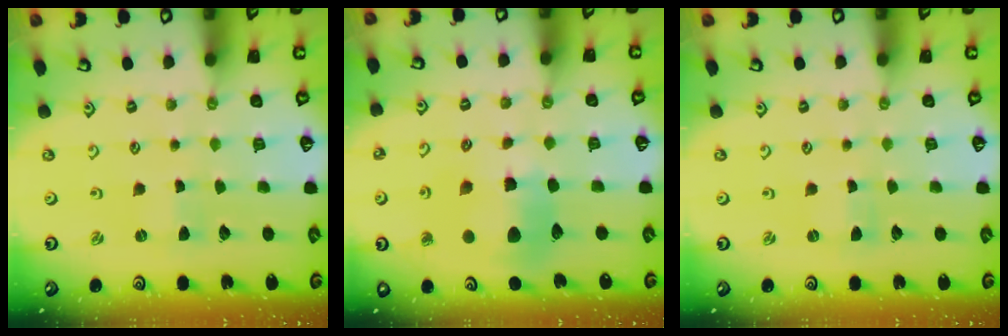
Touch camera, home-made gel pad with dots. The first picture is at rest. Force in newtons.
{"total": 11.8, "press": 11.7, "slide": 1.6}
{"total": 0.0}